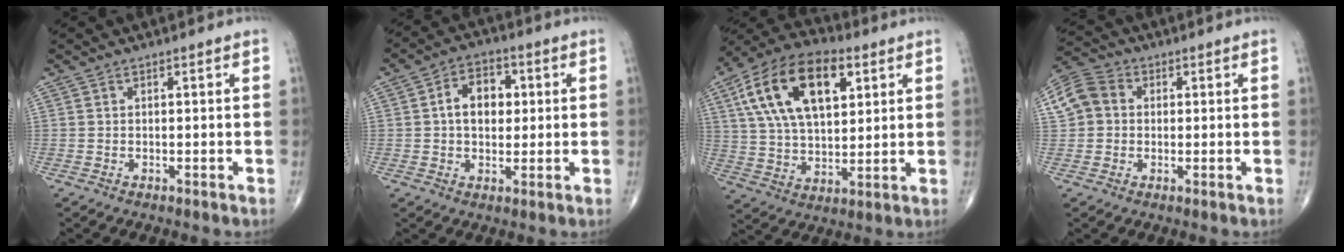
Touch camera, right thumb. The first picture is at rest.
{"total": 8.4, "force": [1.2, 5.8, 6.0], "torque": [-0.071, 0.014, 0.014]}
{"total": 20.5, "force": [7.5, 11.0, 15.6], "torque": [-0.264, -0.002, 0.130]}
{"total": 7.5, "force": [0.9, 6.4, 3.7], "torque": [-0.067, 0.020, 0.008]}